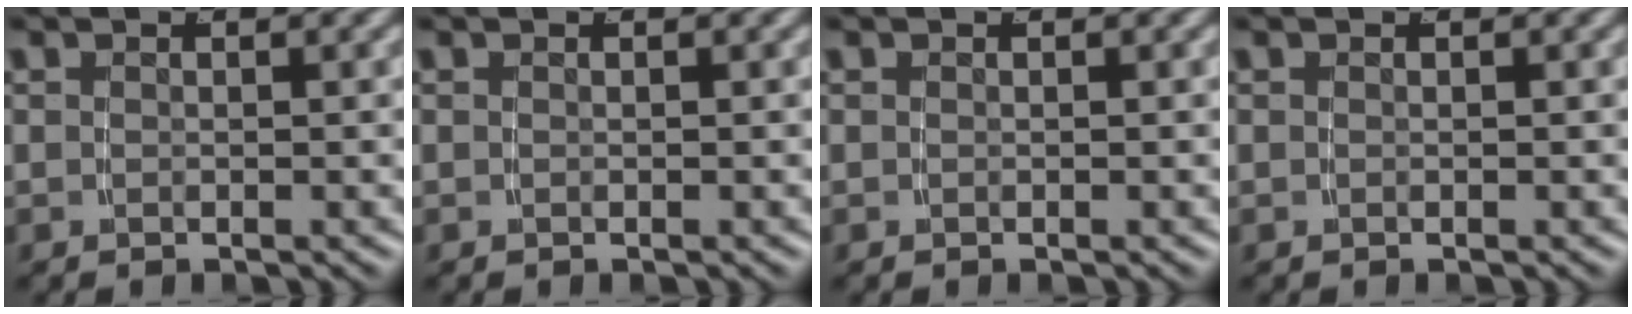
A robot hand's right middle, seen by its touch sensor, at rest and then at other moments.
{"total": 0.0}
{"total": 0.0}
{"total": 0.0}